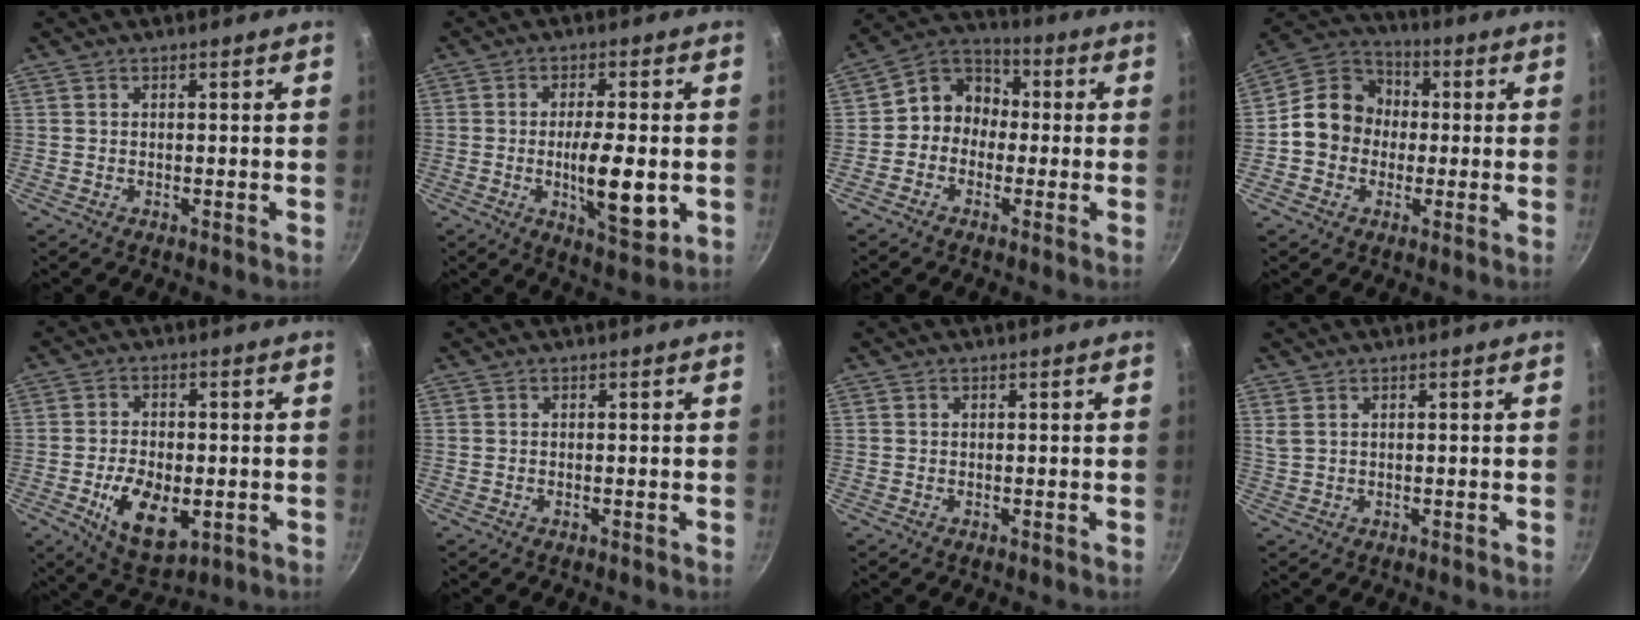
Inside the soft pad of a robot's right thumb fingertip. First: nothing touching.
{"total": 10.8, "force": [-1.7, 3.4, 10.1], "torque": [-0.158, -0.003, -0.022]}
{"total": 8.7, "force": [-0.7, 7.6, 4.2], "torque": [-0.028, 0.035, -0.037]}
{"total": 11.9, "force": [-0.6, 10.5, 5.6], "torque": [-0.055, 0.031, -0.032]}
{"total": 11.3, "force": [-2.8, 6.3, 8.9], "torque": [-0.140, -0.003, -0.036]}
{"total": 0.0}
{"total": 0.0}
{"total": 1.6, "force": [0.8, 0.7, 1.1], "torque": [-0.023, 0.000, 0.022]}